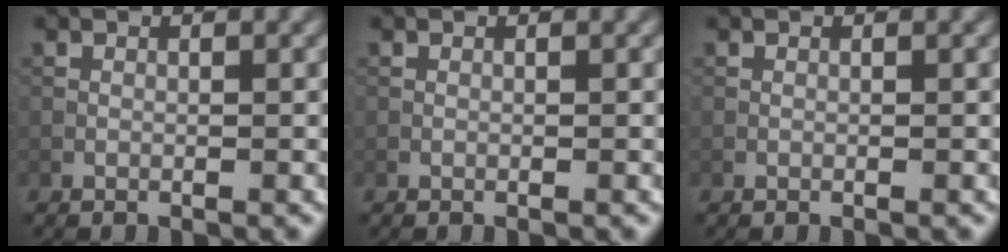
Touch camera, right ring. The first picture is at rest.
{"total": 0.0}
{"total": 0.0}